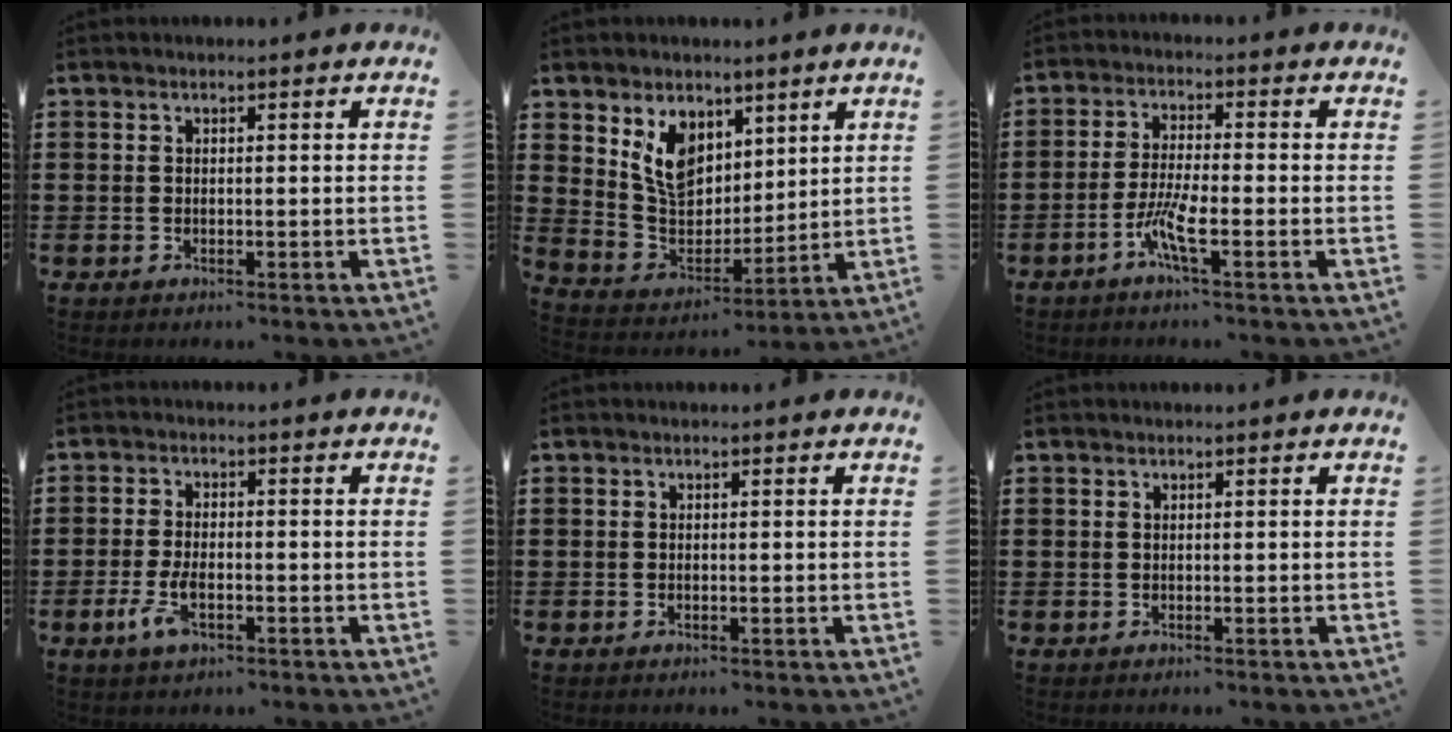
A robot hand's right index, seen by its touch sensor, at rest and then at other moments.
{"total": 8.2, "force": [4.6, 5.8, 3.5], "torque": [-0.098, -0.003, 0.092]}
{"total": 5.4, "force": [-2.6, 0.6, 4.7], "torque": [-0.104, -0.013, -0.054]}
{"total": 4.6, "force": [-1.7, 1.9, 3.8], "torque": [-0.092, -0.007, -0.037]}
{"total": 0.0}
{"total": 0.0}